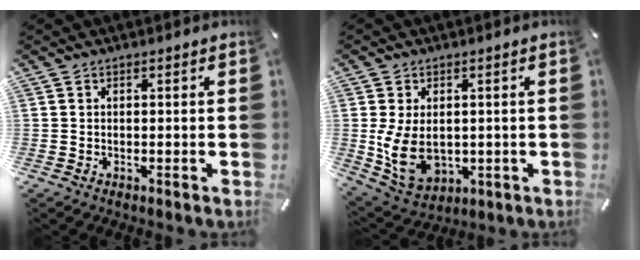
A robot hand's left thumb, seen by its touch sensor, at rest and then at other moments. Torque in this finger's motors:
{"motor_torque": [-0.19, 1.09, 0.64, -0.50, 0.43]}